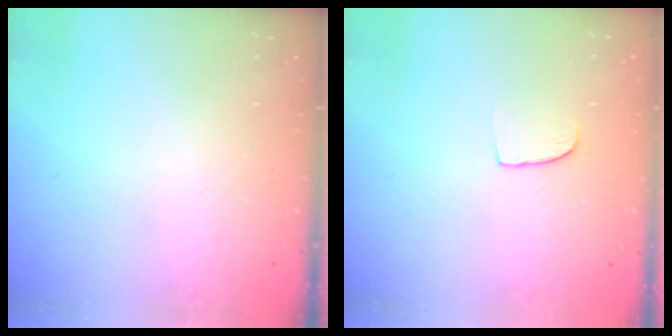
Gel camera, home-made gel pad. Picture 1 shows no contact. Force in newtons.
{"total": 4.8, "press": 4.8, "slide": 0.4}